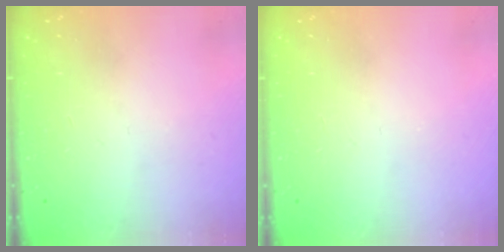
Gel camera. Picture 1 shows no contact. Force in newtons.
{"total": 0.0}